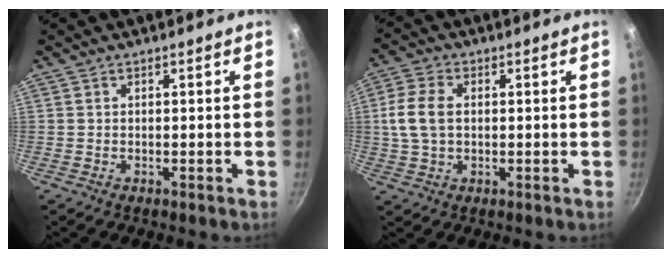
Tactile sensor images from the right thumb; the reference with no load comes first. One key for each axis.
{"total": 7.8, "fx": 0.7, "fy": 5.2, "fz": 5.8, "tx": -0.114, "ty": 0.012, "tz": 0.009}